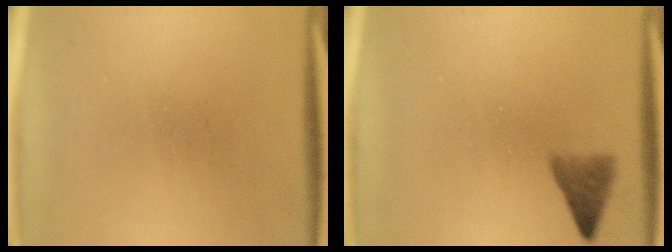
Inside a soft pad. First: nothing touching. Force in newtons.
{"total": 2.6}